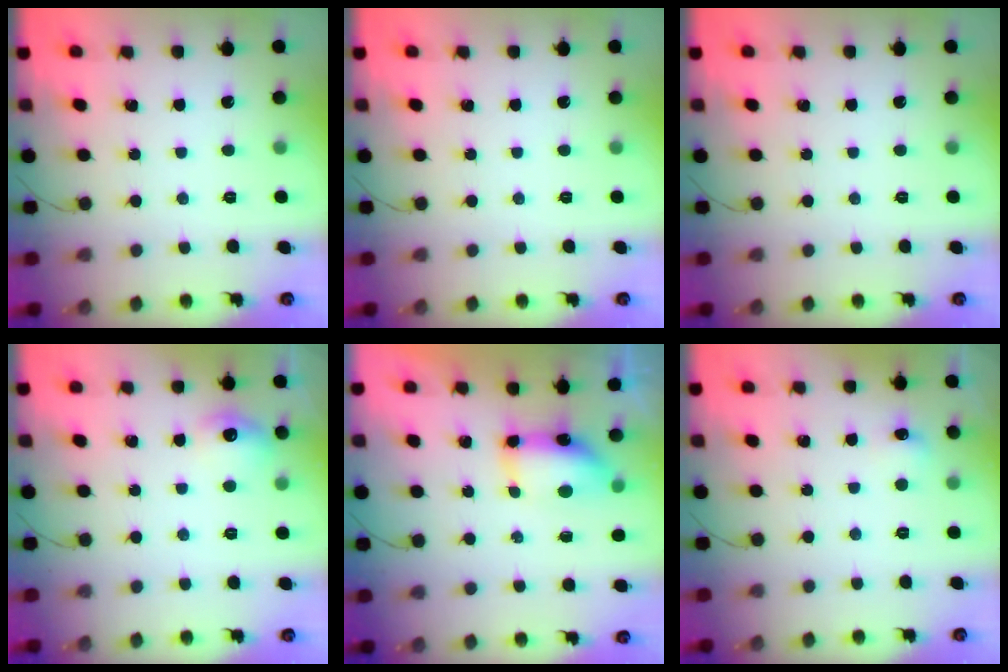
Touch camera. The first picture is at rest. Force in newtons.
{"total": 0.0}
{"total": 0.0}
{"total": 8.5, "press": 8.5, "slide": 0.5}
{"total": 7.6, "press": 7.6, "slide": 0.7}
{"total": 4.7, "press": 4.6, "slide": 1.3}